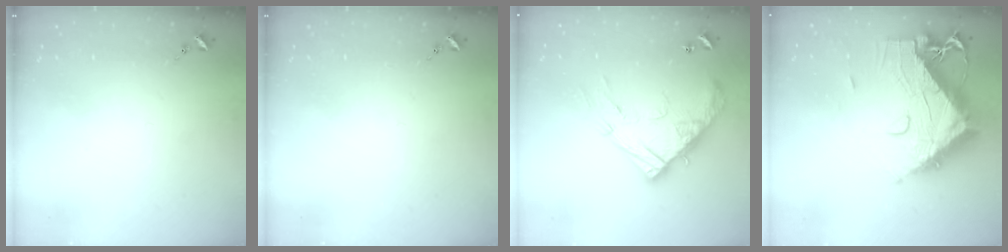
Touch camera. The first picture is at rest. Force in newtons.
{"total": 0.0}
{"total": 17.3, "press": 17.3, "slide": 1.4}
{"total": 18.2, "press": 18.1, "slide": 1.9}